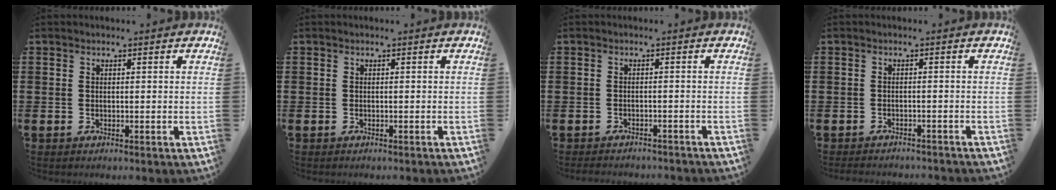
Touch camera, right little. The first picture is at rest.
{"total": 0.0}
{"total": 1.3, "force": [-1.2, 0.0, 0.0], "torque": [-0.003, 0.001, -0.026]}
{"total": 1.2, "force": [-1.2, 0.0, 0.0], "torque": [-0.003, 0.000, -0.025]}